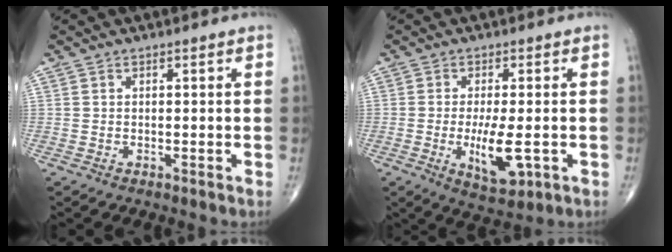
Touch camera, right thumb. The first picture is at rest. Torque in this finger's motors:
{"motor_torque": [1.32, 1.07, 1.11, -0.01, 0.31]}